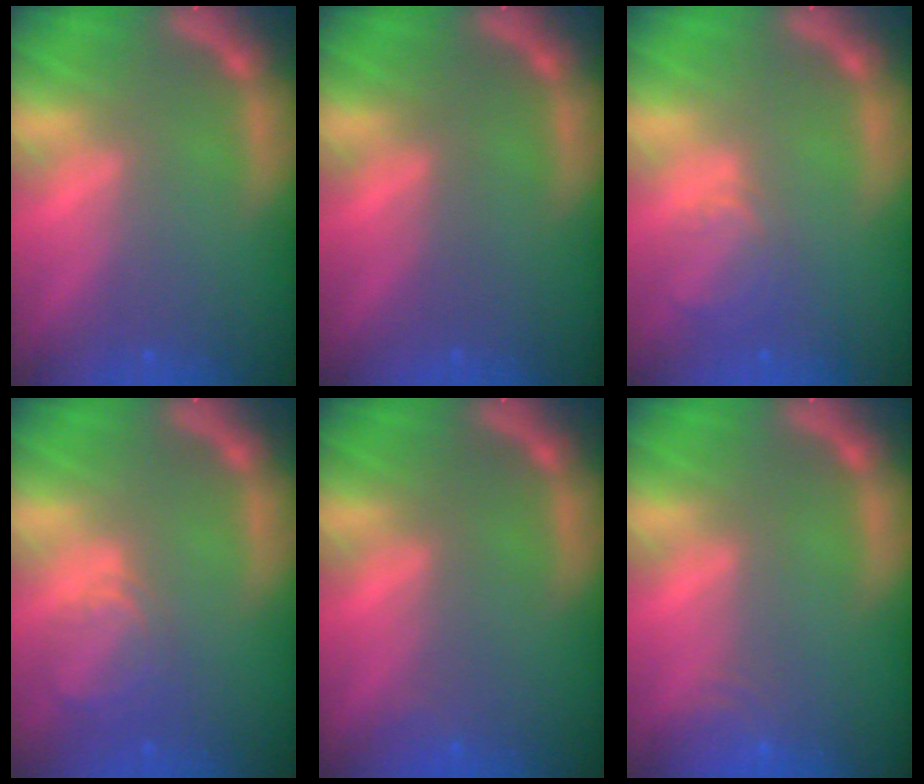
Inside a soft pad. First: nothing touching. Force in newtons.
{"total": 0.0}
{"total": 2.9}
{"total": 3.4}
{"total": 0.9}
{"total": 3.0}